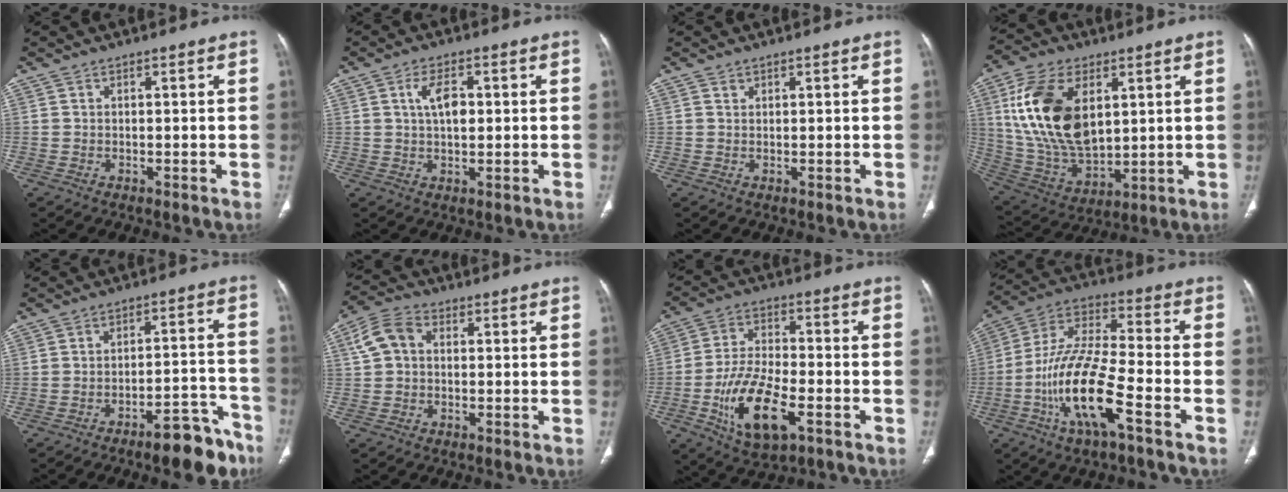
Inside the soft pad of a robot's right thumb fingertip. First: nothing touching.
{"total": 5.3, "force": [1.0, 2.7, 4.4], "torque": [-0.078, 0.001, 0.016]}
{"total": 0.7, "force": [0.5, 0.5, 0.1], "torque": [0.001, -0.002, 0.008]}
{"total": 20.5, "force": [5.4, 12.0, 15.8], "torque": [-0.287, -0.020, 0.111]}
{"total": 10.4, "force": [-7.6, 3.1, 6.4], "torque": [-0.067, 0.068, -0.111]}
{"total": 6.3, "force": [1.0, 4.8, 4.0], "torque": [-0.082, 0.022, 0.013]}
{"total": 14.6, "force": [-5.5, 6.7, 11.7], "torque": [-0.210, 0.014, -0.093]}
{"total": 16.8, "force": [-6.5, 4.4, 14.9], "torque": [-0.298, 0.033, -0.122]}